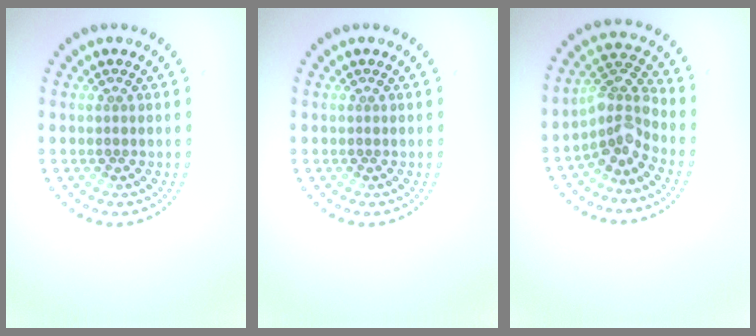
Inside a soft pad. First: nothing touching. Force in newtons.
{"total": 0.0}
{"total": 3.4, "press": 2.5, "slide": 2.3}